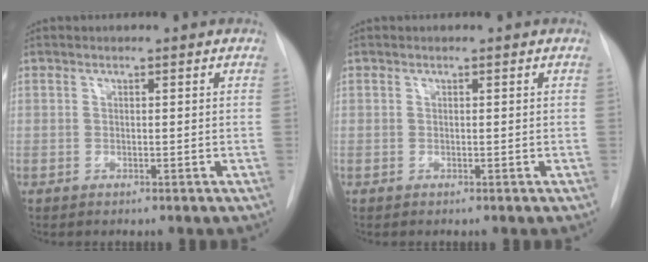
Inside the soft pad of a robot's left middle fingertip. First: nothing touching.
{"total": 0.0}